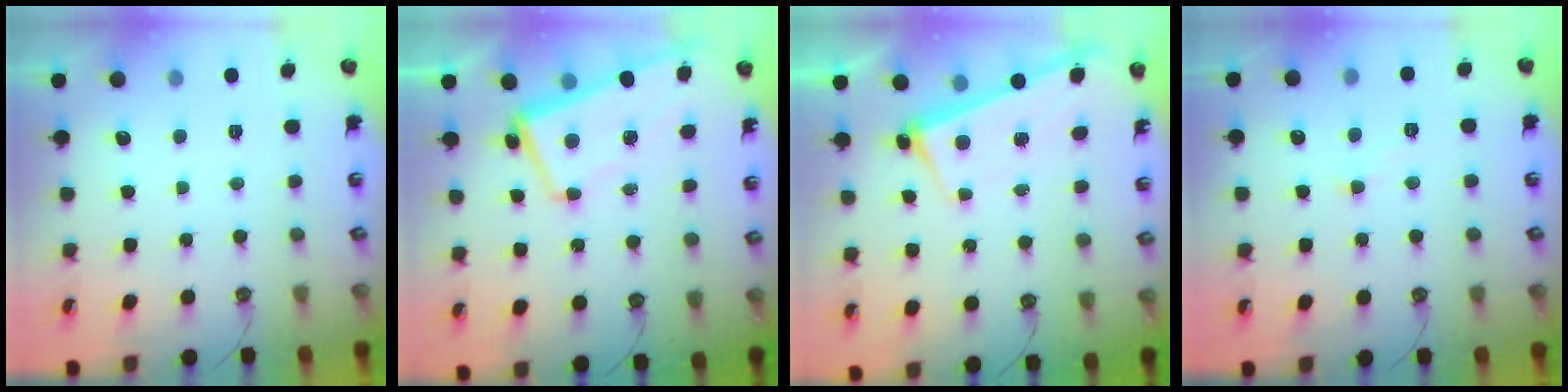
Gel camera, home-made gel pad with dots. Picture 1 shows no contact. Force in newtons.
{"total": 1.1, "press": 0.6, "slide": 0.9}
{"total": 2.8, "press": 2.8, "slide": 0.4}
{"total": 0.8, "press": 0.7, "slide": 0.4}